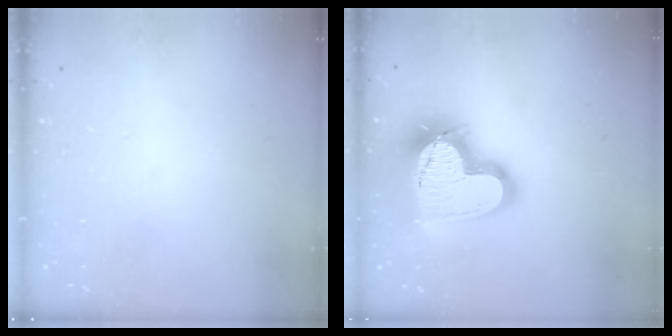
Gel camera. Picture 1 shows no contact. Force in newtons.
{"total": 23.1, "press": 23.0, "slide": 1.8}